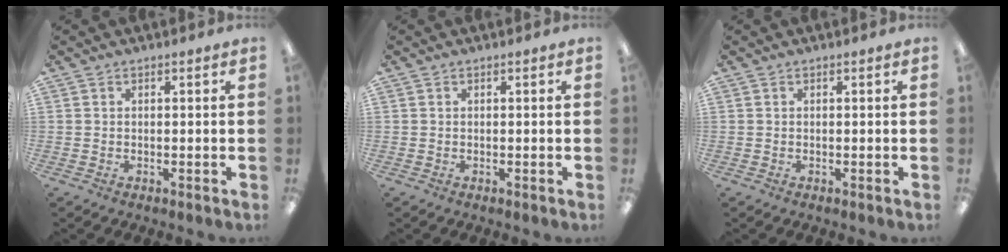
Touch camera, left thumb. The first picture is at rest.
{"total": 0.0}
{"total": 0.0}